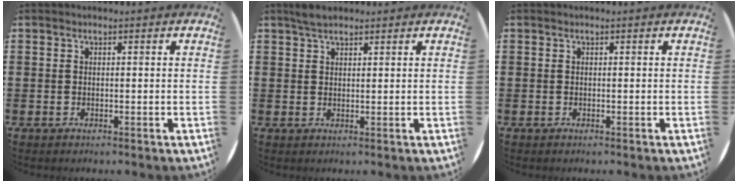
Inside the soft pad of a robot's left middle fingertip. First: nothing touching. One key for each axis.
{"total": 2.4, "fx": 2.0, "fy": 0.8, "fz": 1.0, "tx": -0.014, "ty": 0.003, "tz": 0.036}
{"total": 0.0}